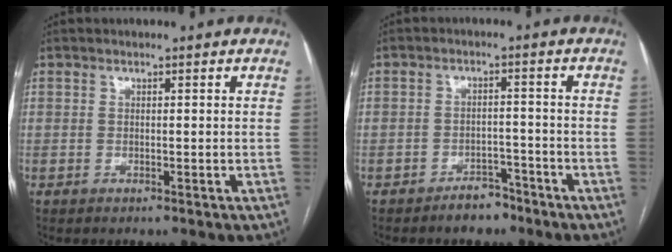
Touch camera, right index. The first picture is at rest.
{"total": 3.8, "force": [-3.0, 2.1, 1.0], "torque": [-0.013, 0.009, -0.043]}